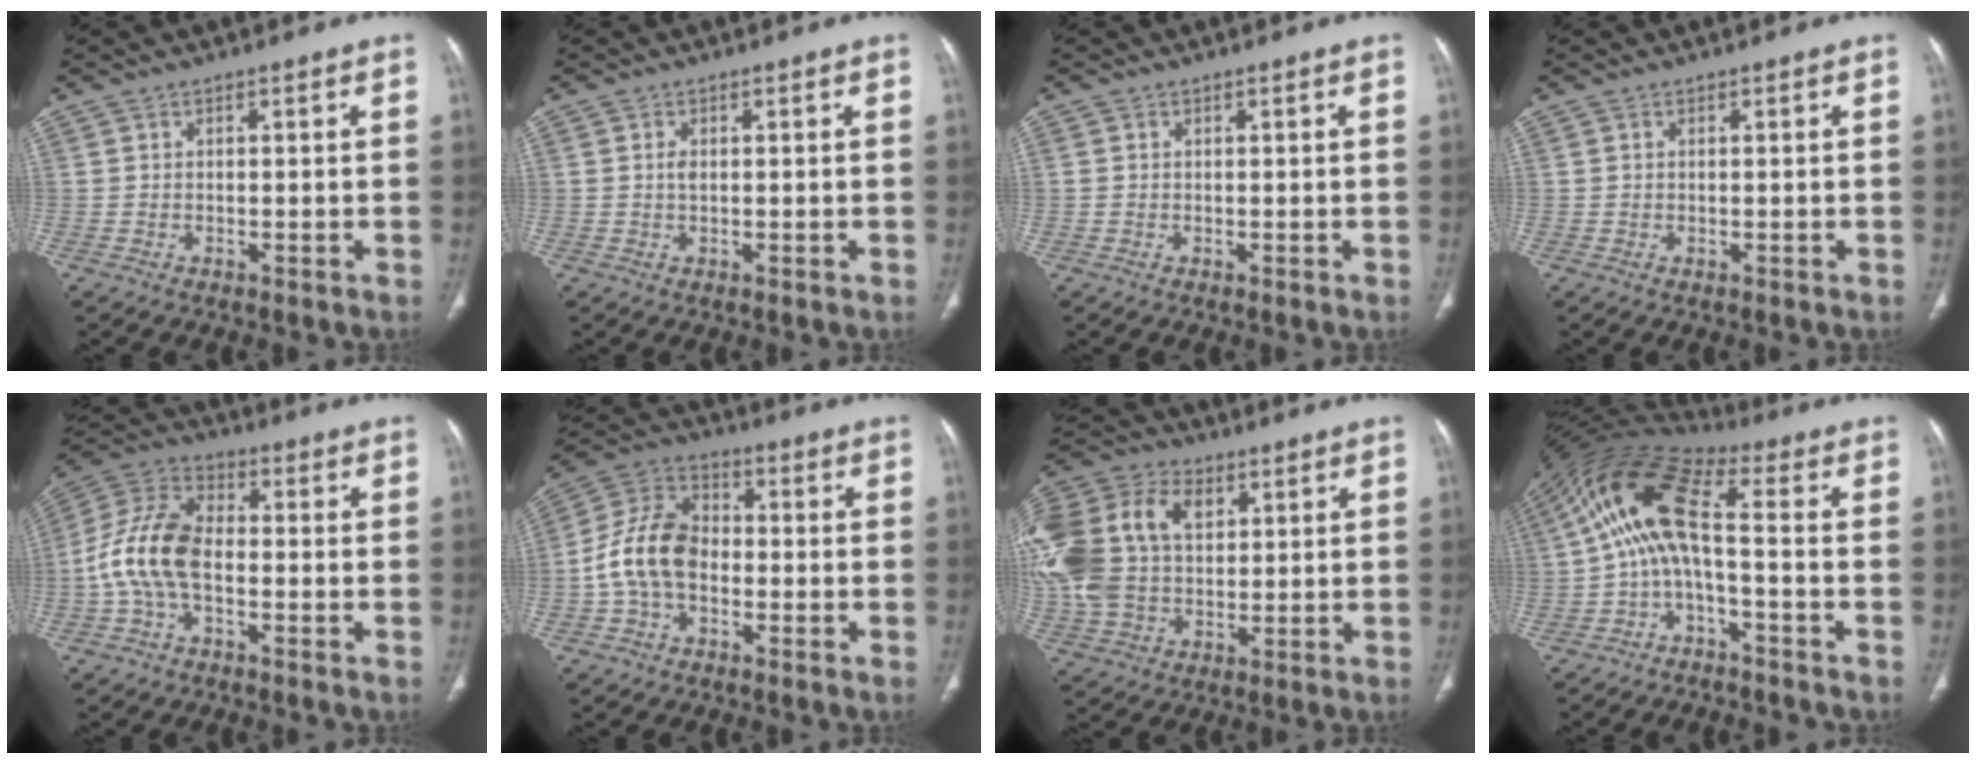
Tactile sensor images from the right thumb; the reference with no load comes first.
{"total": 1.3, "force": [0.2, 0.8, 1.1], "torque": [-0.019, 0.000, 0.004]}
{"total": 0.6, "force": [0.1, 0.6, 0.2], "torque": [-0.002, 0.002, 0.002]}
{"total": 0.0}
{"total": 12.4, "force": [-2.1, 7.2, 9.9], "torque": [-0.204, 0.037, -0.048]}
{"total": 12.1, "force": [-2.1, 8.4, 8.5], "torque": [-0.156, 0.039, -0.050]}
{"total": 23.7, "force": [5.4, 16.3, 16.4], "torque": [-0.372, 0.035, 0.105]}
{"total": 12.6, "force": [-1.7, 4.6, 11.6], "torque": [-0.229, 0.067, -0.043]}